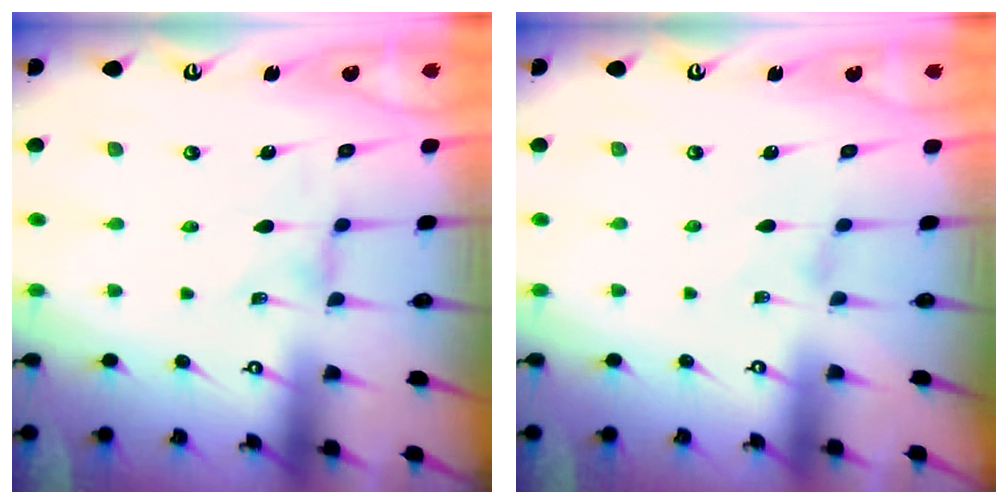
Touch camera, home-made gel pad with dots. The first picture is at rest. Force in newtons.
{"total": 0.0}